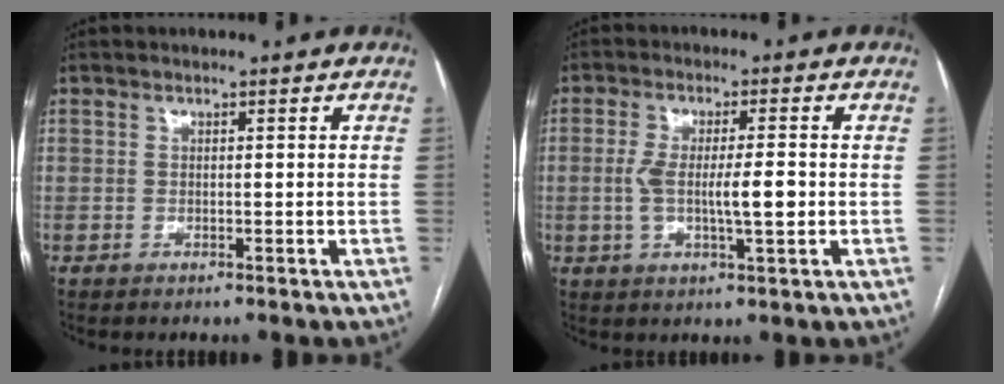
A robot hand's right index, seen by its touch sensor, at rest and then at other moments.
{"total": 6.9, "force": [-0.7, 1.1, 6.8], "torque": [-0.125, 0.002, -0.012]}